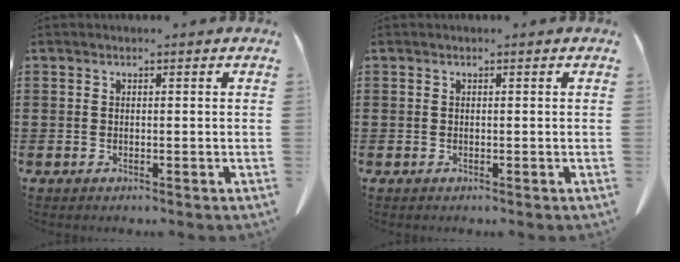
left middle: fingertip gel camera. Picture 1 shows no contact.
{"total": 0.0}